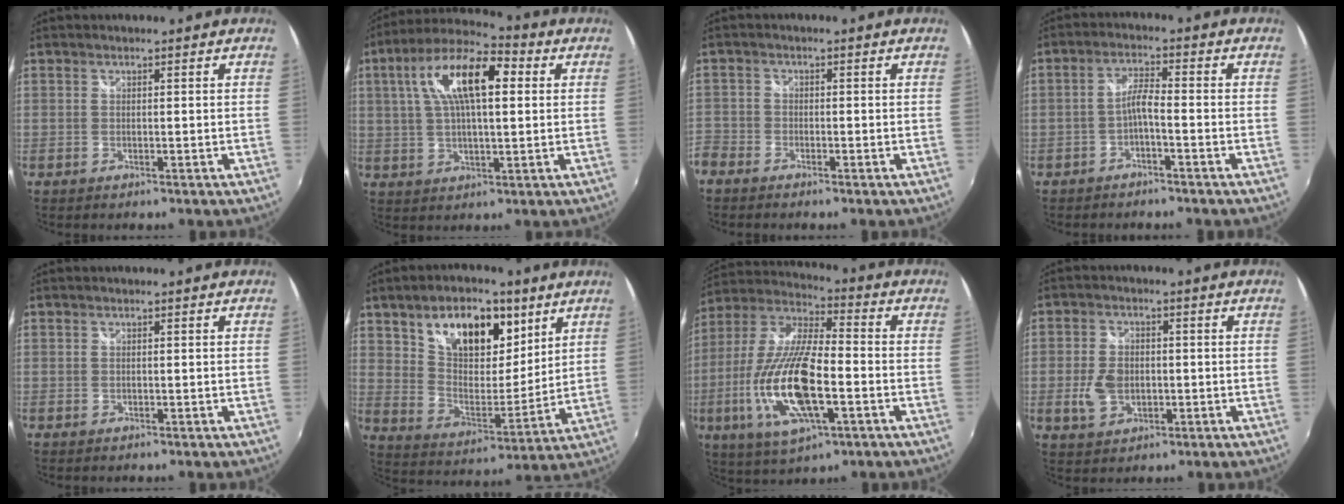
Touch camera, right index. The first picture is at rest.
{"total": 15.0, "force": [4.1, 5.6, 13.3], "torque": [-0.242, 0.030, 0.062]}
{"total": 6.3, "force": [-3.8, 4.8, 1.4], "torque": [-0.062, -0.001, -0.083]}
{"total": 3.3, "force": [-1.8, 0.3, 2.7], "torque": [-0.060, 0.009, -0.034]}
{"total": 0.0}
{"total": 16.8, "force": [9.8, 9.3, 10.1], "torque": [-0.168, 0.013, 0.176]}
{"total": 20.2, "force": [-5.6, 6.7, 18.2], "torque": [-0.375, -0.023, -0.103]}
{"total": 6.9, "force": [-1.2, 4.9, 4.8], "torque": [-0.104, 0.000, -0.018]}